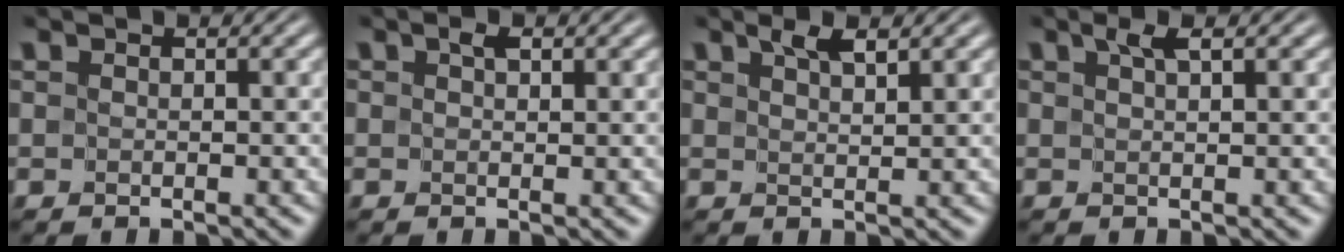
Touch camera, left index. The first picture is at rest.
{"total": 1.2, "force": [0.7, 0.5, 0.8], "torque": [-0.009, 0.000, 0.009]}
{"total": 1.8, "force": [1.4, 0.0, 1.1], "torque": [-0.016, -0.003, 0.027]}
{"total": 1.4, "force": [1.0, 0.0, 1.1], "torque": [-0.016, -0.002, 0.017]}